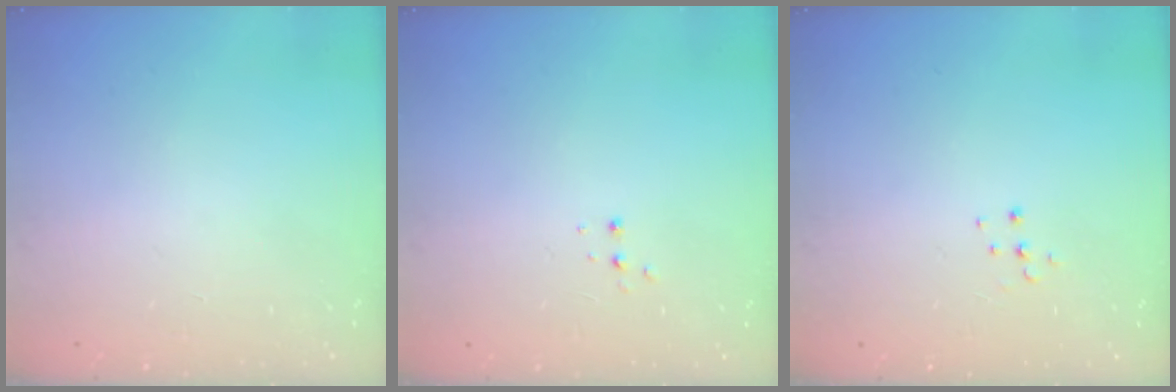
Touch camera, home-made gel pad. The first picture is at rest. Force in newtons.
{"total": 2.7, "press": 2.7, "slide": 0.5}
{"total": 4.7, "press": 4.7, "slide": 0.4}